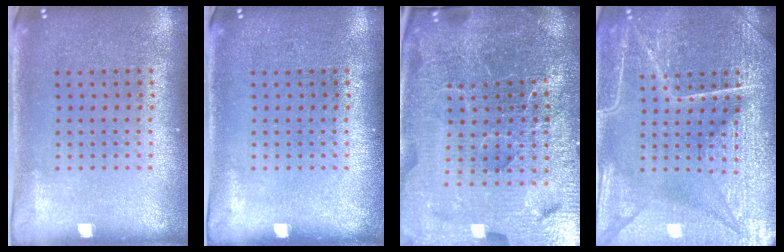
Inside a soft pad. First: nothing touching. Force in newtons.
{"total": 0.0}
{"total": 7.1, "press": 6.1, "slide": 3.6}
{"total": 7.0, "press": 7.0, "slide": 0.8}